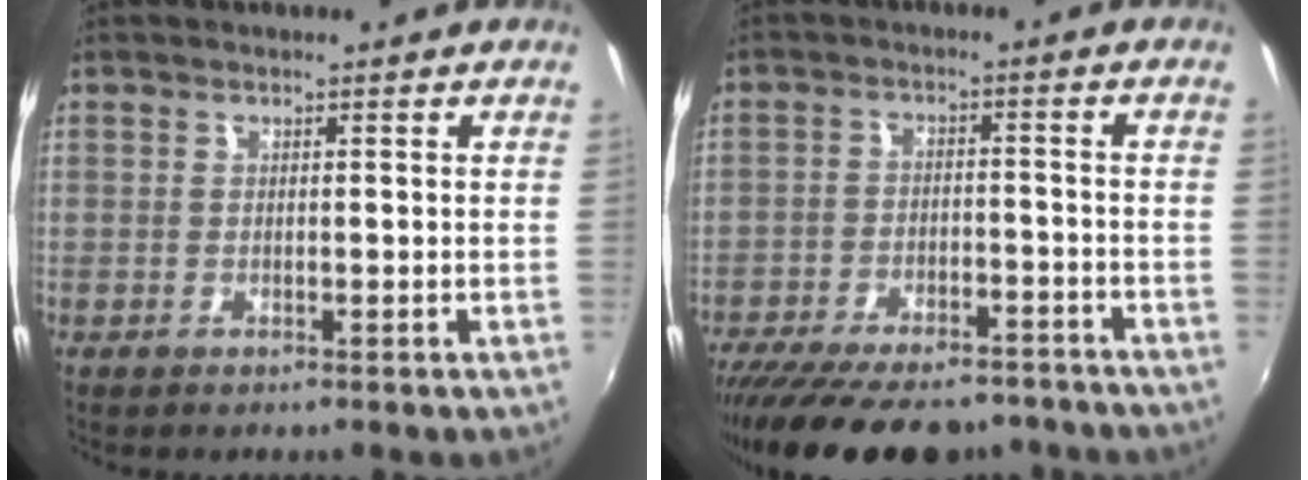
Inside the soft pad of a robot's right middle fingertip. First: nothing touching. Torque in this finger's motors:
{"motor_torque": [1.13, -1.01, 0.45, 0.21]}